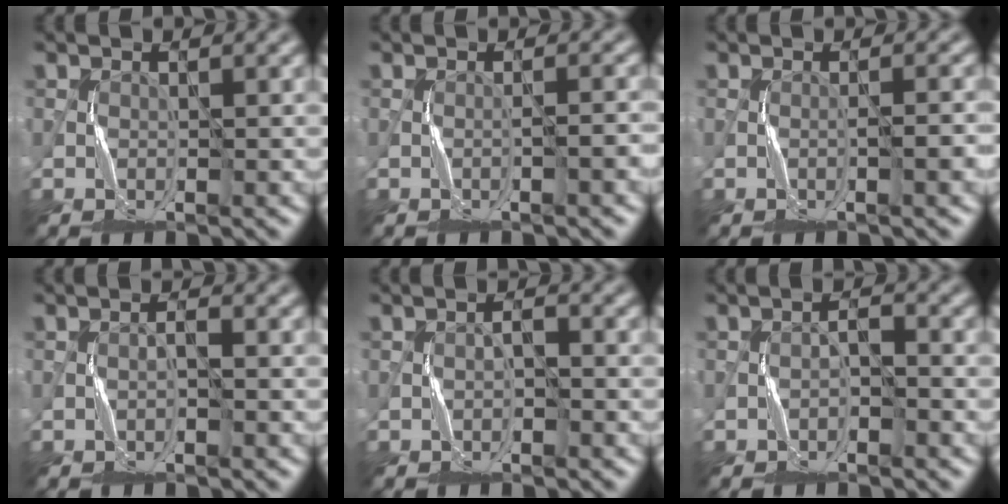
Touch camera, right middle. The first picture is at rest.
{"total": 1.4, "force": [-0.5, 0.1, 1.3], "torque": [-0.018, 0.006, -0.010]}
{"total": 1.8, "force": [-0.5, 0.2, 1.7], "torque": [-0.025, 0.004, -0.009]}
{"total": 0.8, "force": [-0.3, 0.2, 0.7], "torque": [-0.013, 0.002, -0.007]}
{"total": 1.2, "force": [-0.4, 0.7, 1.0], "torque": [-0.005, 0.005, -0.010]}
{"total": 1.3, "force": [-0.7, 0.5, 0.9], "torque": [-0.009, 0.008, -0.017]}